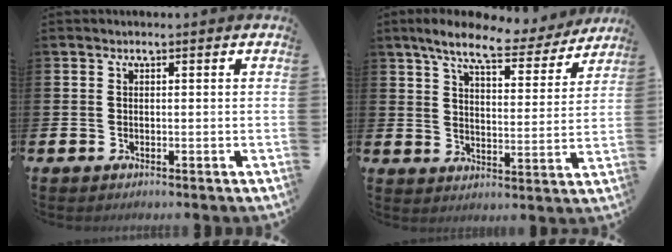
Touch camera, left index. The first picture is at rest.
{"total": 8.5, "force": [7.4, 1.9, 3.8], "torque": [-0.085, -0.037, 0.125]}